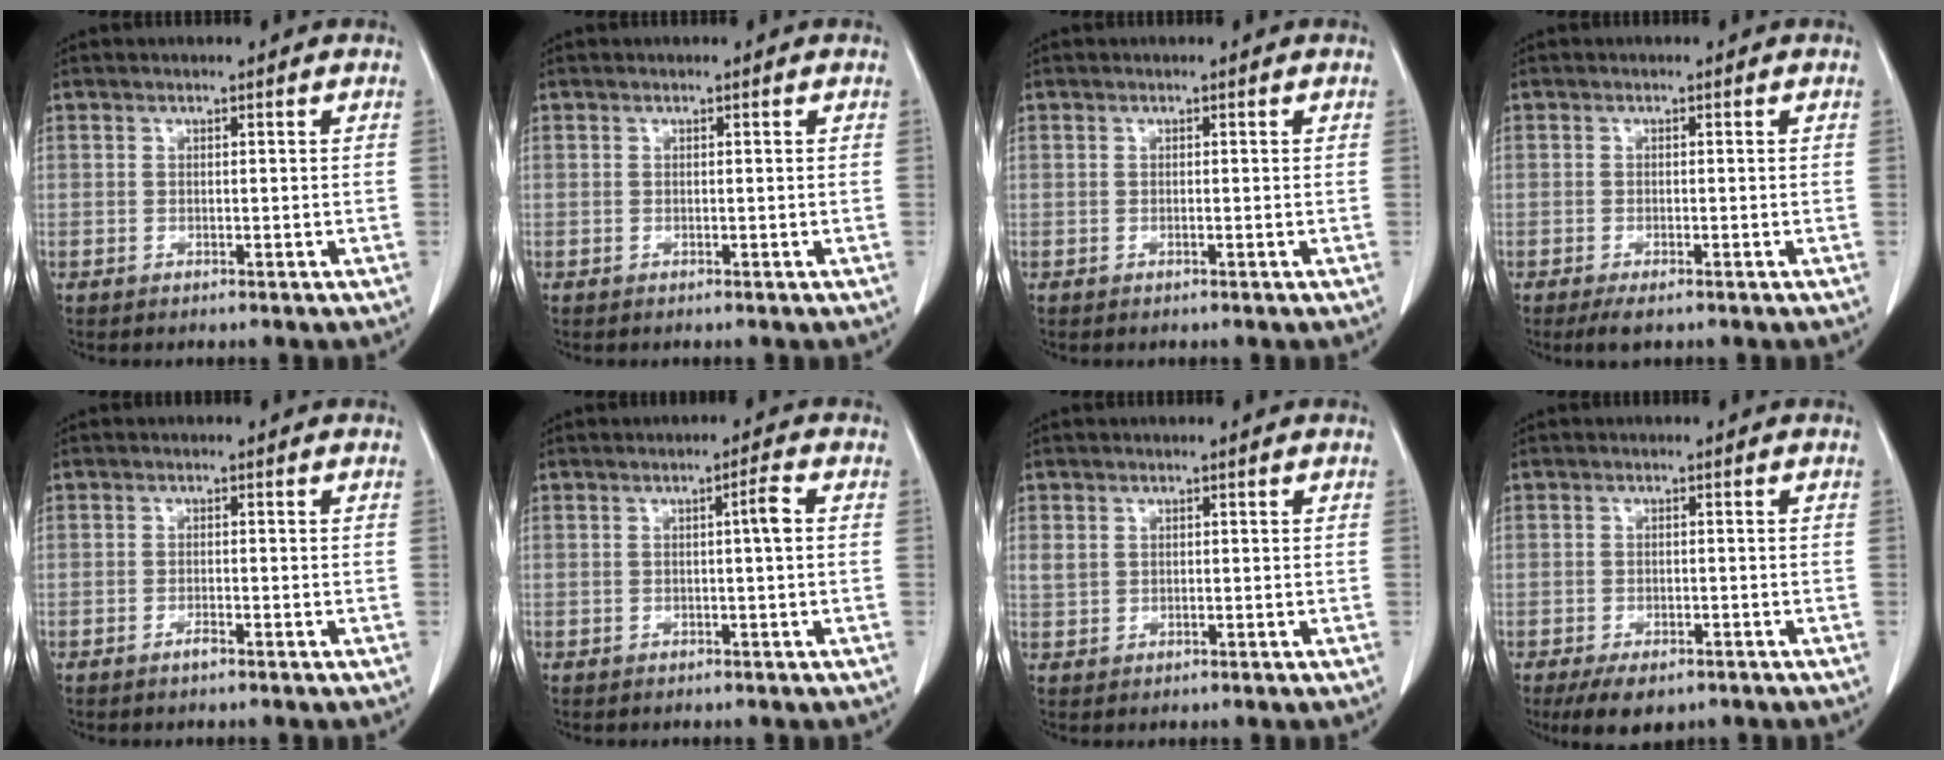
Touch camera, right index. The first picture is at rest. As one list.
[{"total": 0.0}, {"total": 0.0}, {"total": 2.3, "force": [-1.5, 0.5, 1.7], "torque": [-0.027, -0.006, -0.021]}, {"total": 0.9, "force": [-0.7, 0.1, 0.6], "torque": [-0.011, 0.001, -0.010]}, {"total": 2.2, "force": [0.2, -0.3, 2.2], "torque": [-0.035, 0.003, 0.005]}, {"total": 1.9, "force": [0.7, 1.5, 0.8], "torque": [-0.021, 0.009, 0.021]}, {"total": 5.3, "force": [-3.7, 2.6, 2.7], "torque": [-0.044, -0.007, -0.053]}]